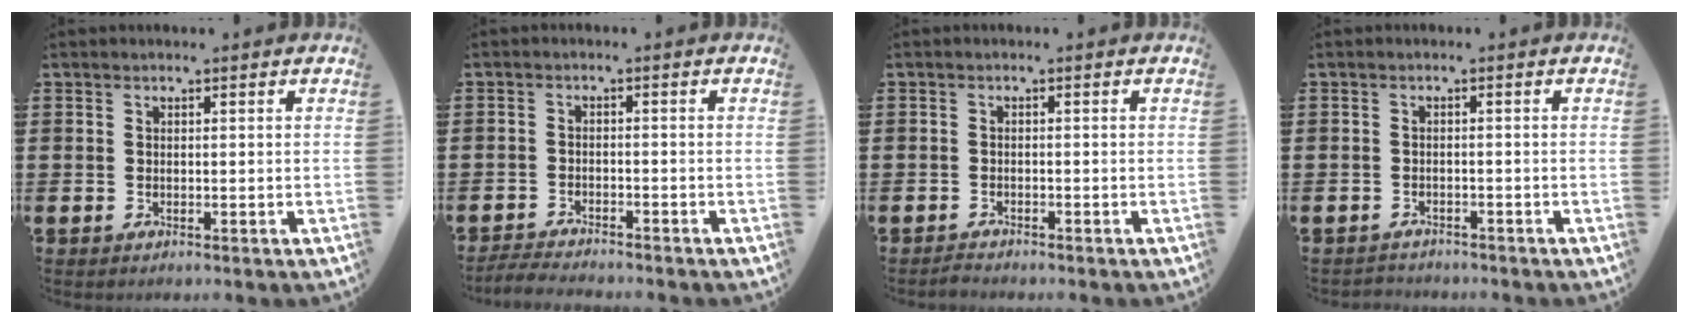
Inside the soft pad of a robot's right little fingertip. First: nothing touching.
{"total": 2.3, "force": [-2.3, 0.0, 0.2], "torque": [-0.004, 0.005, -0.049]}
{"total": 0.9, "force": [-0.9, 0.2, 0.1], "torque": [-0.005, 0.000, -0.018]}
{"total": 1.1, "force": [-1.0, 0.2, -0.1], "torque": [-0.002, 0.002, -0.023]}